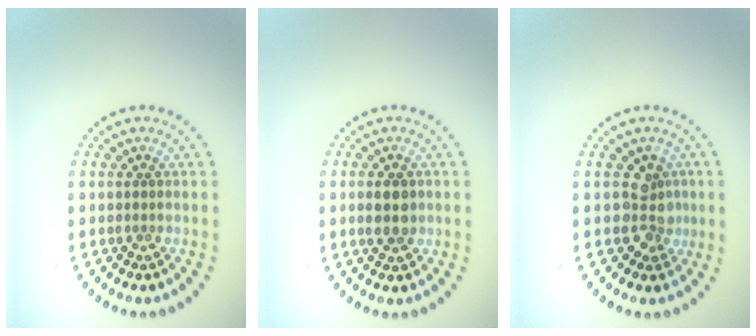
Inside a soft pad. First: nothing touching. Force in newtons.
{"total": 2.2, "press": 2.1, "slide": 0.2}
{"total": 2.8, "press": 2.2, "slide": 1.6}